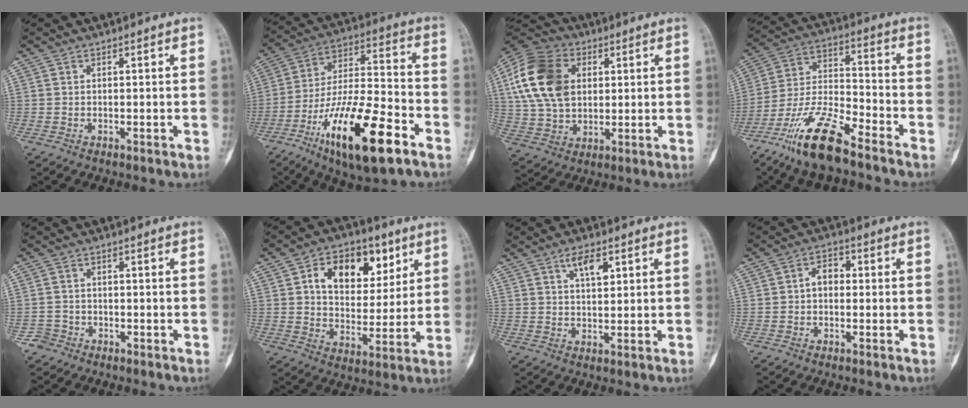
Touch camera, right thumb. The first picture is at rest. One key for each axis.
{"total": 21.8, "fx": -11.2, "fy": 6.4, "fz": 17.5, "tx": -0.333, "ty": 0.053, "tz": -0.193}
{"total": 18.3, "fx": 4.1, "fy": 13.0, "fz": 12.2, "tx": -0.231, "ty": 0.006, "tz": 0.074}
{"total": 15.0, "fx": -10.7, "fy": 4.1, "fz": 9.8, "tx": -0.193, "ty": 0.063, "tz": -0.202}
{"total": 2.1, "fx": -1.4, "fy": 1.6, "fz": -0.3, "tx": 0.011, "ty": 0.010, "tz": -0.030}
{"total": 15.0, "fx": 6.0, "fy": 9.8, "fz": 9.5, "tx": -0.100, "ty": -0.012, "tz": 0.100}
{"total": 4.5, "fx": 2.3, "fy": 2.1, "fz": 3.3, "tx": -0.049, "ty": -0.009, "tz": 0.039}
{"total": 3.7, "fx": -0.2, "fy": 2.7, "fz": 2.6, "tx": -0.028, "ty": 0.018, "tz": -0.012}